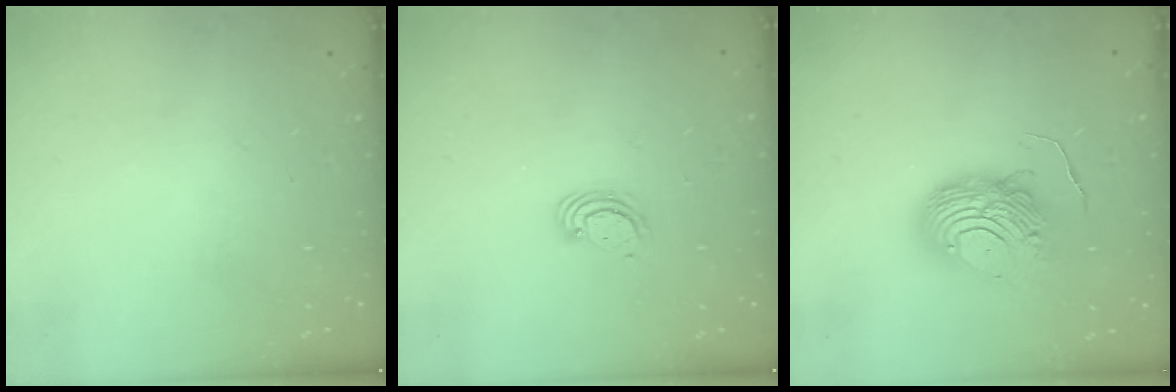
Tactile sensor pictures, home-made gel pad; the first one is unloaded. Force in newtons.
{"total": 2.4, "press": 2.4, "slide": 0.2}
{"total": 10.2, "press": 10.2, "slide": 1.1}